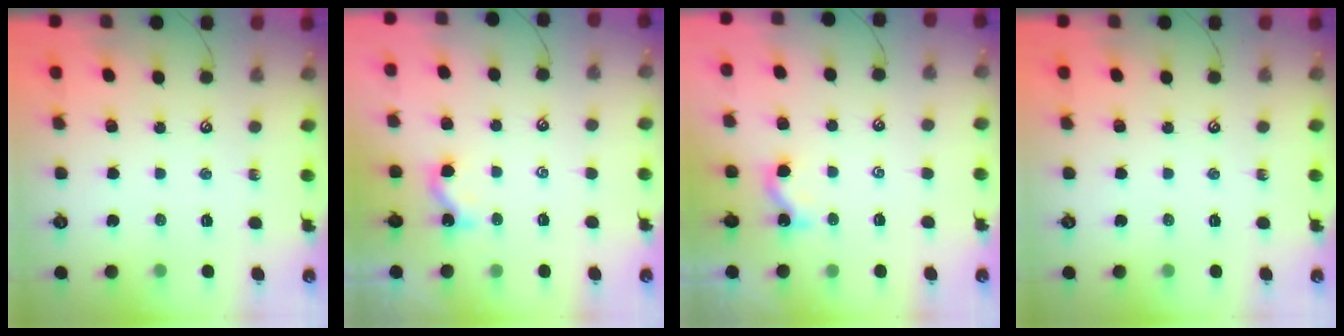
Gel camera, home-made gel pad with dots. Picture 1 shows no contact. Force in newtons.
{"total": 0.5, "press": 0.3, "slide": 0.4}
{"total": 0.5, "press": 0.3, "slide": 0.4}
{"total": 0.0}